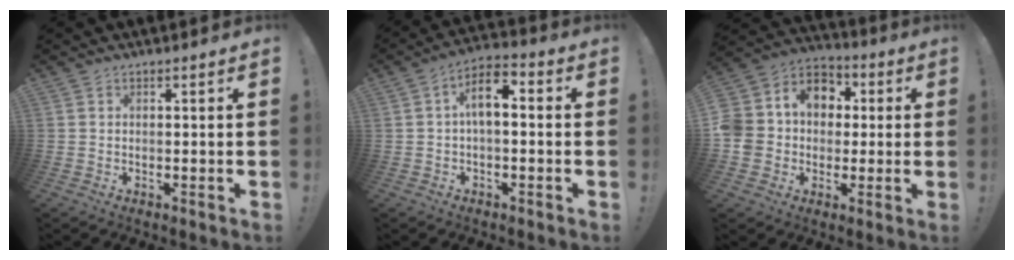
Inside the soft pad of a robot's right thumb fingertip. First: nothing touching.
{"total": 8.2, "force": [0.7, 4.0, 7.2], "torque": [-0.116, 0.011, 0.015]}
{"total": 11.9, "force": [0.1, 10.9, 5.0], "torque": [-0.085, 0.011, 0.010]}